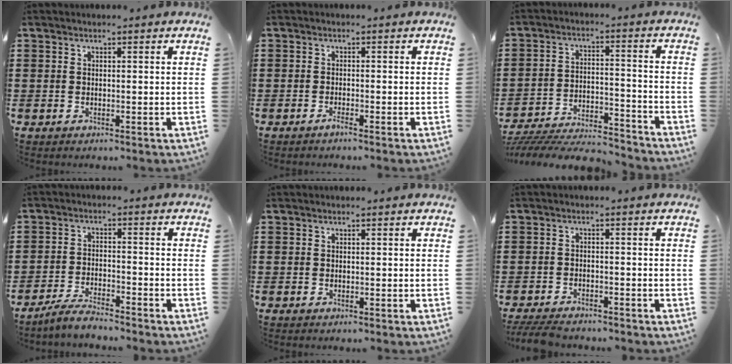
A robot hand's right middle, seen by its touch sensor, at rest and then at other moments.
{"total": 0.9, "force": [-0.8, 0.0, 0.4], "torque": [-0.011, -0.006, -0.013]}
{"total": 6.5, "force": [-6.3, 0.8, 1.6], "torque": [-0.034, 0.006, -0.126]}
{"total": 4.1, "force": [-3.9, 0.4, 1.3], "torque": [-0.030, 0.003, -0.078]}
{"total": 0.0}
{"total": 3.5, "force": [-3.2, 0.6, 1.0], "torque": [-0.032, -0.003, -0.070]}